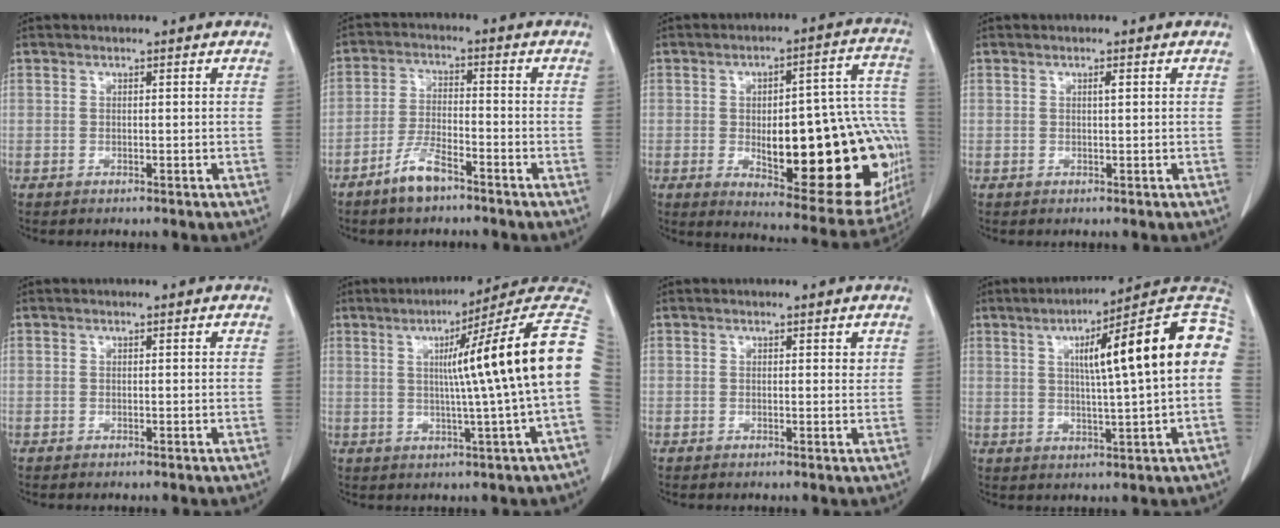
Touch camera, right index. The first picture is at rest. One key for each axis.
{"total": 5.7, "fx": -4.2, "fy": 1.4, "fz": 3.6, "tx": -0.081, "ty": -0.003, "tz": -0.079}
{"total": 27.5, "fx": -5.0, "fy": 8.1, "fz": 25.8, "tx": -0.253, "ty": 0.023, "tz": -0.043}
{"total": 0.7, "fx": 0.2, "fy": 0.0, "fz": 0.6, "tx": -0.013, "ty": 0.001, "tz": 0.004}
{"total": 0.0}
{"total": 16.8, "fx": 1.9, "fy": -2.0, "fz": 16.6, "tx": -0.207, "ty": 0.022, "tz": 0.013}
{"total": 0.8, "fx": 0.5, "fy": 0.4, "fz": 0.5, "tx": -0.001, "ty": -0.002, "tz": 0.004}
{"total": 17.7, "fx": 3.0, "fy": 0.9, "fz": 17.4, "tx": -0.233, "ty": 0.035, "tz": 0.031}